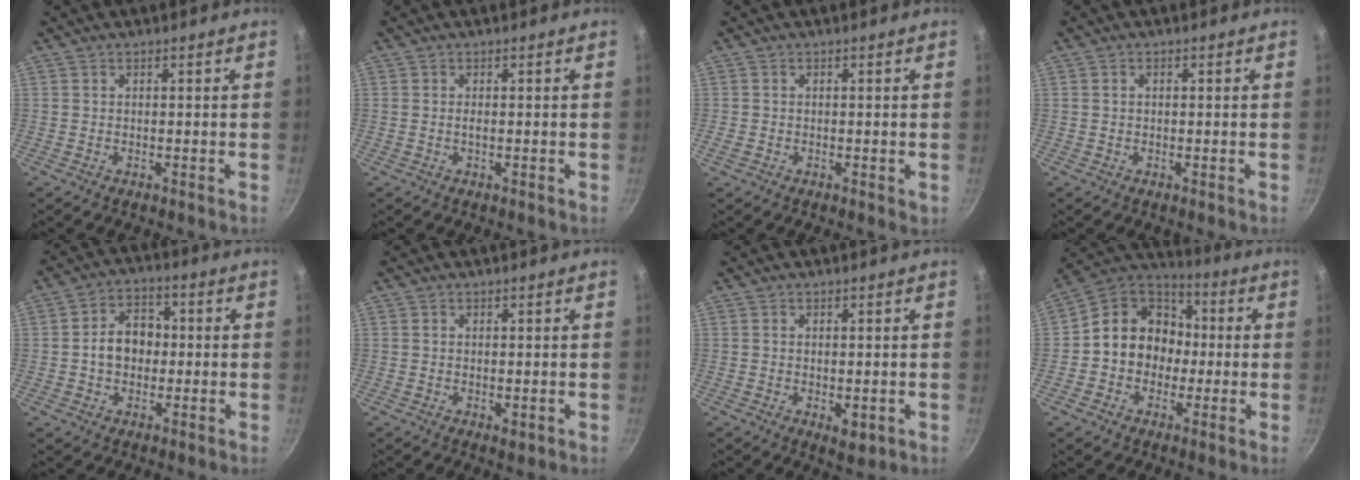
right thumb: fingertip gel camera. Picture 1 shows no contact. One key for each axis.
{"total": 0.7, "fx": -0.1, "fy": 0.2, "fz": 0.6, "tx": -0.014, "ty": 0.000, "tz": -0.002}
{"total": 1.9, "fx": -0.4, "fy": 1.4, "fz": 1.2, "tx": -0.019, "ty": 0.000, "tz": -0.006}
{"total": 0.6, "fx": 0.1, "fy": 0.5, "fz": 0.5, "tx": -0.007, "ty": 0.005, "tz": 0.001}
{"total": 8.4, "fx": -0.3, "fy": 6.5, "fz": 5.3, "tx": -0.053, "ty": 0.022, "tz": -0.013}
{"total": 1.4, "fx": 0.1, "fy": 0.8, "fz": 1.2, "tx": -0.018, "ty": -0.004, "tz": 0.002}
{"total": 3.3, "fx": -0.6, "fy": 1.8, "fz": 2.7, "tx": -0.042, "ty": -0.012, "tz": -0.005}
{"total": 14.5, "fx": -0.5, "fy": 12.5, "fz": 7.3, "tx": -0.074, "ty": 0.040, "tz": -0.026}